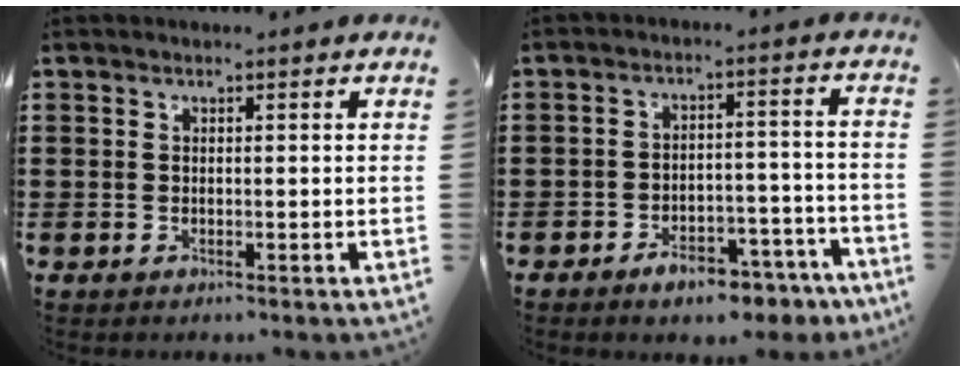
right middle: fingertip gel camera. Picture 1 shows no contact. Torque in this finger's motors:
{"motor_torque": [1.22, -0.92, 0.39, 0.05]}